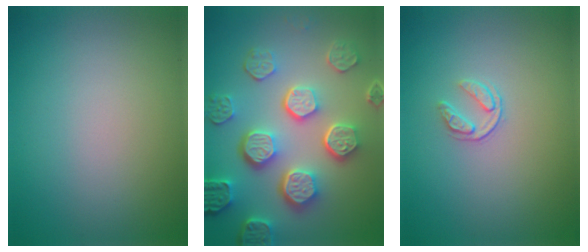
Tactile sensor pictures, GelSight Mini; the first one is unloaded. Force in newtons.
{"total": 7.9, "press": 6.0, "slide": 5.2}
{"total": 1.6, "press": 1.0, "slide": 1.2}